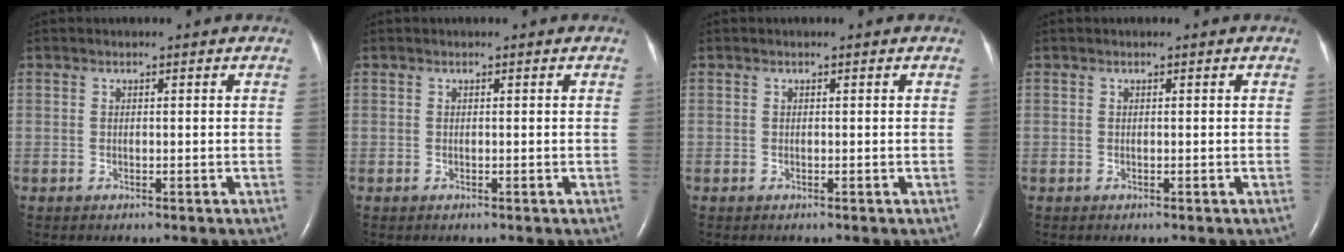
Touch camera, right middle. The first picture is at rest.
{"total": 0.0}
{"total": 0.0}
{"total": 0.0}